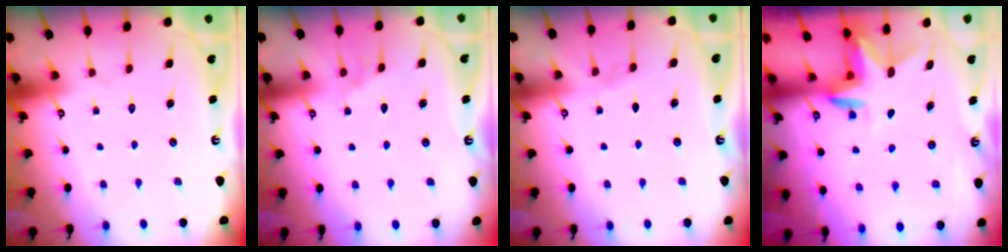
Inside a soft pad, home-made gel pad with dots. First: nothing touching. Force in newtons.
{"total": 4.7, "press": 4.0, "slide": 2.5}
{"total": 2.1, "press": 2.1, "slide": 0.4}
{"total": 3.0, "press": 3.0, "slide": 0.2}